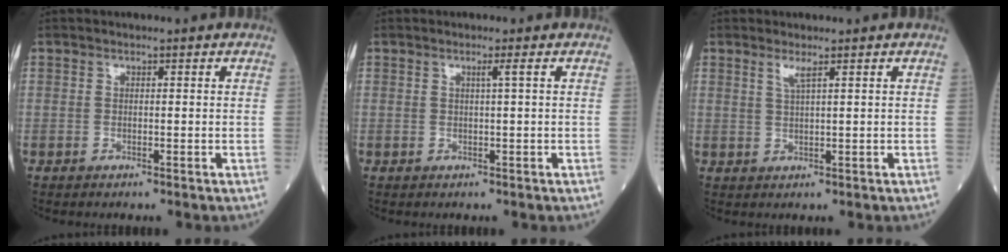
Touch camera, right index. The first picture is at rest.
{"total": 0.9, "force": [0.3, -0.4, 0.8], "torque": [-0.018, -0.003, 0.008]}
{"total": 1.8, "force": [1.1, -0.2, 1.4], "torque": [-0.032, -0.004, 0.023]}